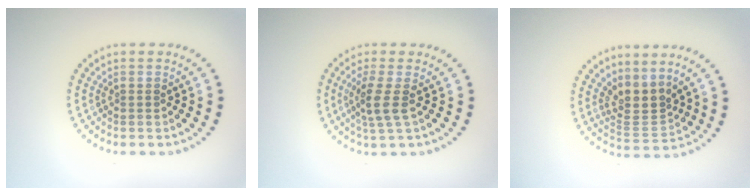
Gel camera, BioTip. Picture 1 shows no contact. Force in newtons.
{"total": 2.5, "press": 2.0, "slide": 1.6}
{"total": 3.1, "press": 2.2, "slide": 2.2}